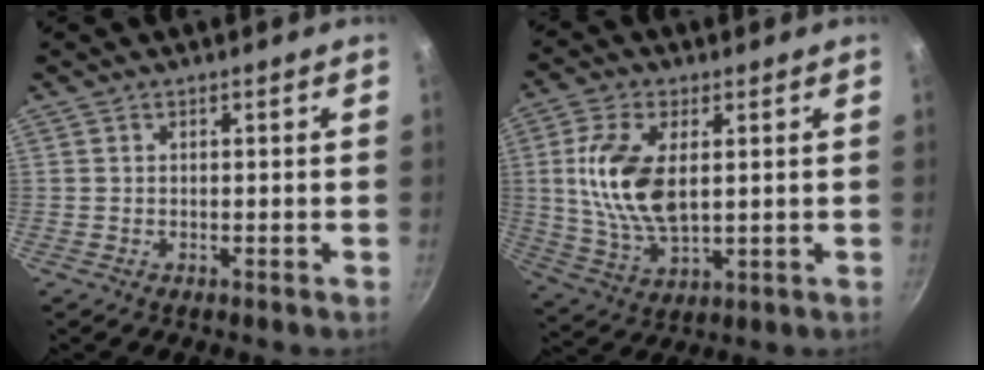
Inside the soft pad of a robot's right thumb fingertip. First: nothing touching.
{"total": 13.7, "force": [2.0, 7.0, 11.6], "torque": [-0.234, -0.011, 0.045]}